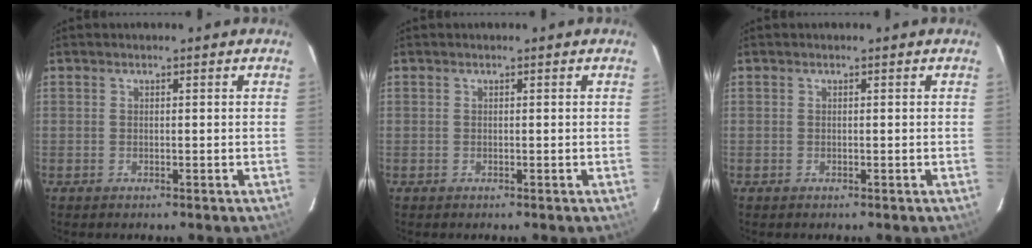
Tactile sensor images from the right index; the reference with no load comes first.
{"total": 0.0}
{"total": 0.0}